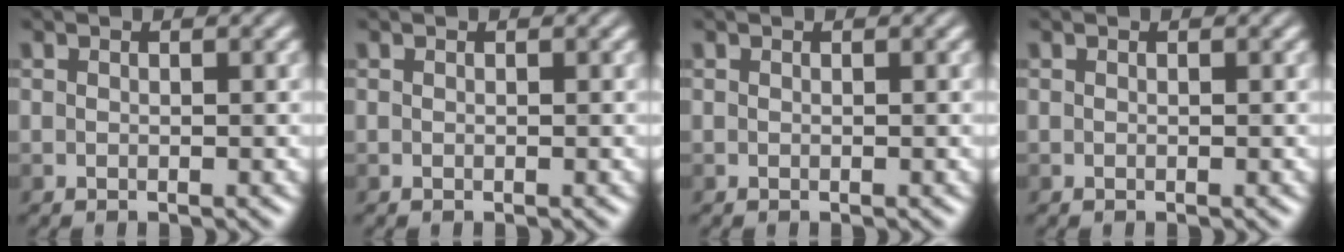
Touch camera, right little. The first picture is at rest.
{"total": 0.0}
{"total": 0.0}
{"total": 0.0}